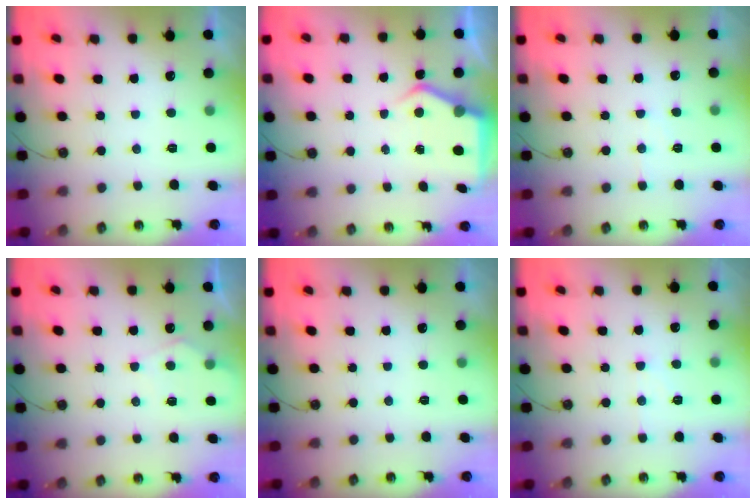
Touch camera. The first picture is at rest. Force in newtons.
{"total": 5.0, "press": 5.0, "slide": 0.4}
{"total": 3.4, "press": 3.4, "slide": 0.5}
{"total": 6.7, "press": 6.7, "slide": 0.6}
{"total": 0.0}
{"total": 7.2, "press": 7.2, "slide": 0.7}